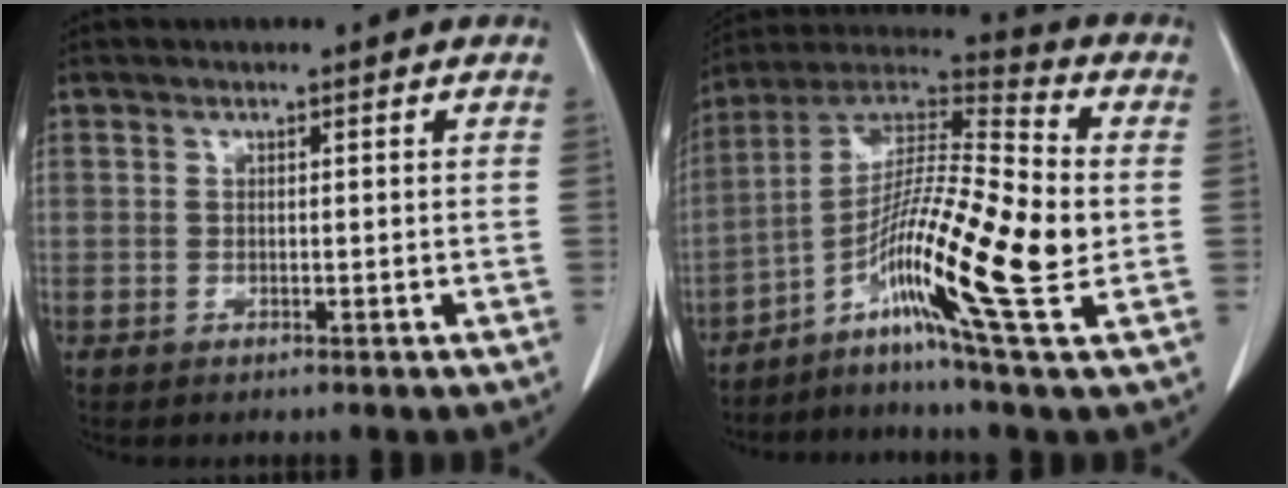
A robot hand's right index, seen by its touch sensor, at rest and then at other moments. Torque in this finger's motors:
{"motor_torque": [1.44, -0.70, 0.82, 0.21]}